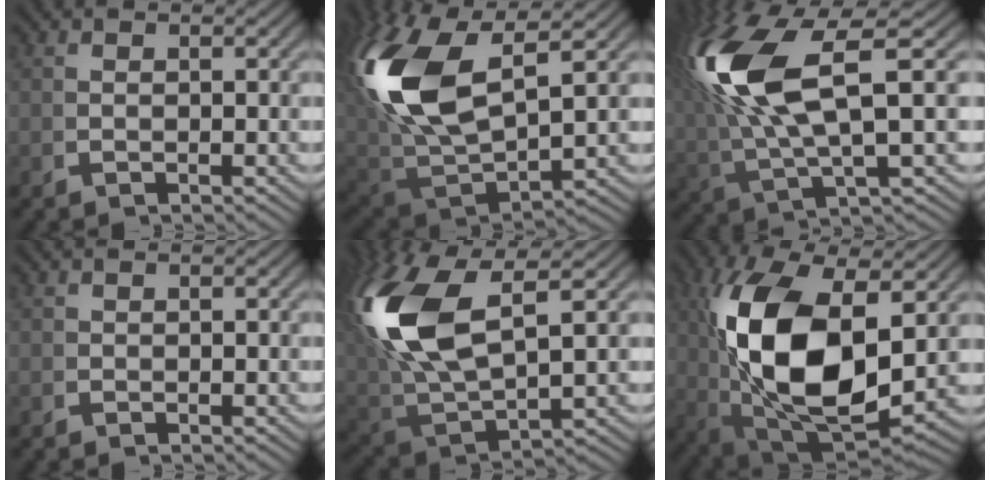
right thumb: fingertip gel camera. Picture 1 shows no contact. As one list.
[{"total": 14.6, "force": [1.7, 9.5, 11.0], "torque": [-0.264, -0.034, 0.045]}, {"total": 12.6, "force": [1.2, 6.8, 10.6], "torque": [-0.226, -0.019, 0.034]}, {"total": 0.0}, {"total": 13.1, "force": [1.9, 8.1, 10.1], "torque": [-0.239, -0.027, 0.049]}, {"total": 17.6, "force": [0.1, 10.0, 14.4], "torque": [-0.323, -0.063, 0.042]}]